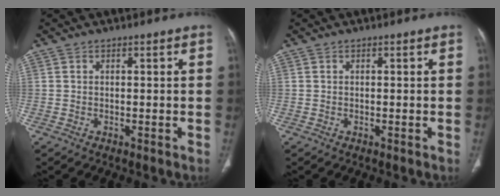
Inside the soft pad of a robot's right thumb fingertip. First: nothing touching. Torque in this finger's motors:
{"motor_torque": [-0.02, 0.03, -0.13, 0.29, 0.01]}